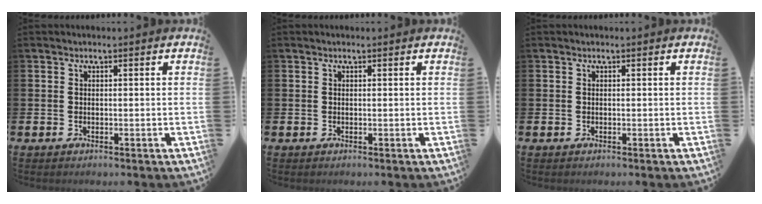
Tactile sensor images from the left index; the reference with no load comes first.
{"total": 0.0}
{"total": 0.0}